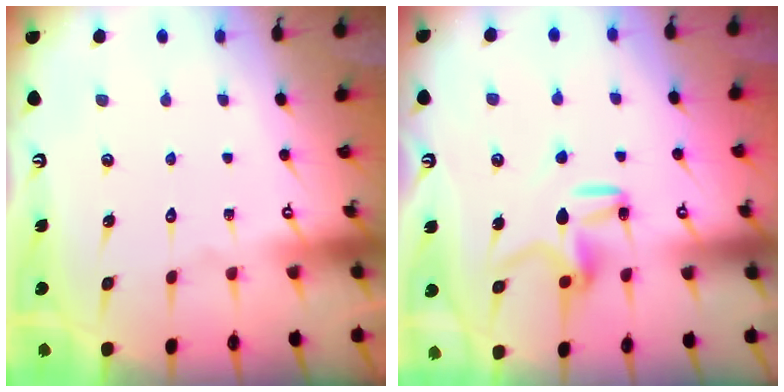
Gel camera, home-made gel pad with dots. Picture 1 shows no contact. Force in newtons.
{"total": 9.0, "press": 9.0, "slide": 0.7}